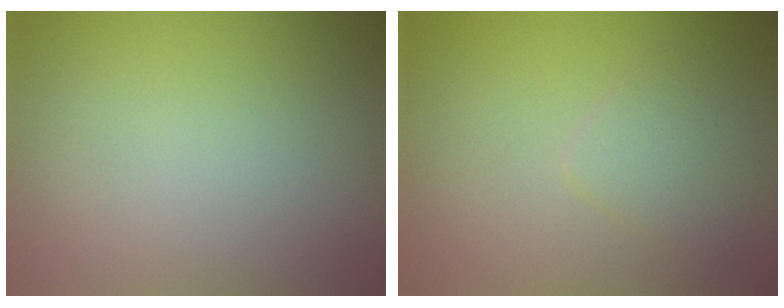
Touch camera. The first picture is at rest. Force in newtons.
{"total": 1.9, "press": 1.9, "slide": 0.1}